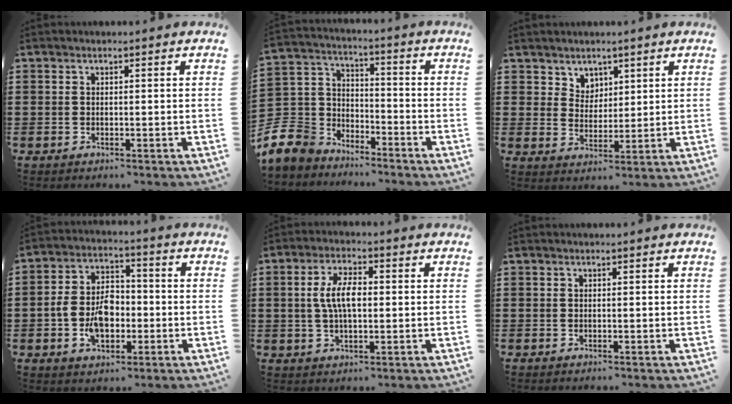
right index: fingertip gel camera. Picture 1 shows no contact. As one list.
[{"total": 7.8, "force": [-5.8, 5.1, 1.0], "torque": [-0.084, -0.006, -0.125]}, {"total": 4.2, "force": [2.9, 3.0, 0.0], "torque": [-0.017, 0.004, 0.054]}, {"total": 7.6, "force": [-1.6, 5.4, 5.1], "torque": [-0.107, 0.010, -0.033]}, {"total": 6.2, "force": [0.3, 2.6, 5.6], "torque": [-0.123, 0.004, -0.003]}, {"total": 0.0}]